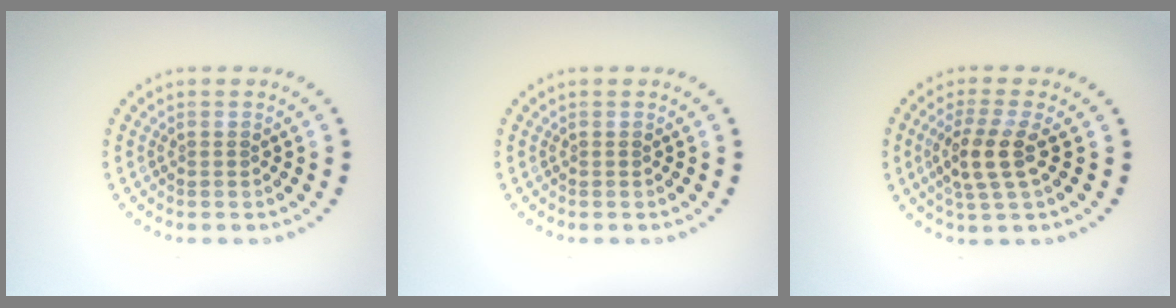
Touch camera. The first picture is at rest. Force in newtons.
{"total": 0.0}
{"total": 3.5, "press": 3.0, "slide": 1.7}